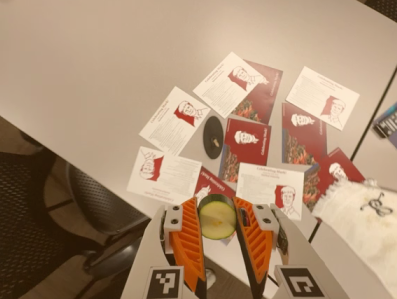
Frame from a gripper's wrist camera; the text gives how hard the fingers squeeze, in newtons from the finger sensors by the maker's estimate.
{"total": 10.6, "left": 10.3, "right": 10.9}